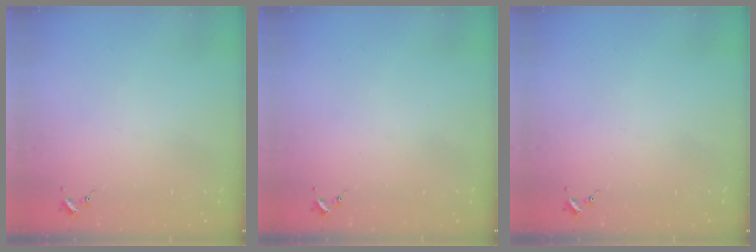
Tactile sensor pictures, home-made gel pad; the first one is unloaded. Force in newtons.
{"total": 0.0}
{"total": 0.0}